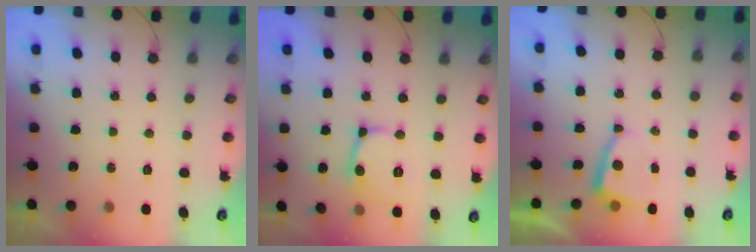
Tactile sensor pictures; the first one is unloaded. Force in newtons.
{"total": 8.7, "press": 8.6, "slide": 1.1}
{"total": 4.0, "press": 3.9, "slide": 0.5}